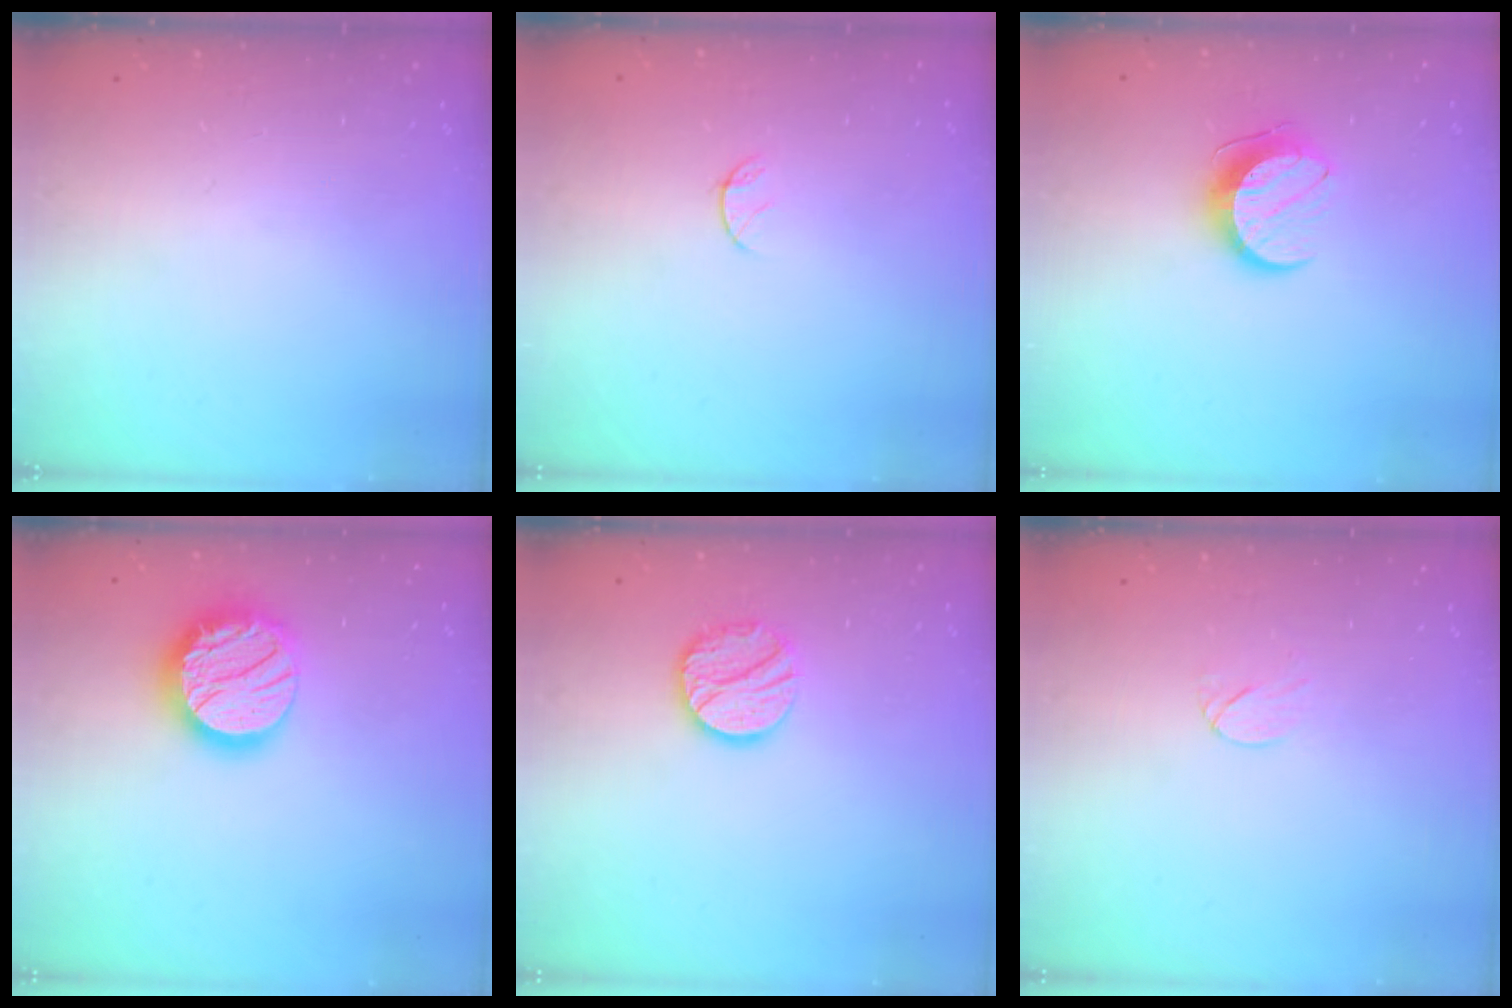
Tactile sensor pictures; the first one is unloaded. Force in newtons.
{"total": 4.7, "press": 4.6, "slide": 0.5}
{"total": 9.5, "press": 9.5, "slide": 0.1}
{"total": 17.4, "press": 17.4, "slide": 1.2}
{"total": 12.2, "press": 12.1, "slide": 1.0}
{"total": 4.0, "press": 4.0, "slide": 0.4}